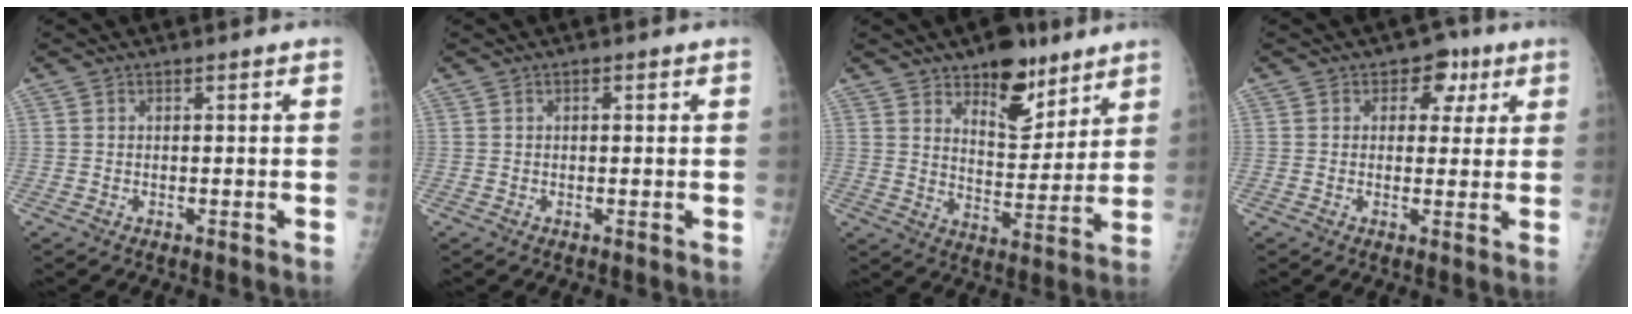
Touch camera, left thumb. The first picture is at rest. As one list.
[{"total": 1.1, "force": [0.4, 0.7, 0.7], "torque": [-0.006, 0.001, 0.004]}, {"total": 13.2, "force": [8.6, 6.8, 7.4], "torque": [-0.066, -0.056, 0.136]}, {"total": 6.1, "force": [2.4, 4.6, 3.1], "torque": [0.004, -0.001, 0.023]}]